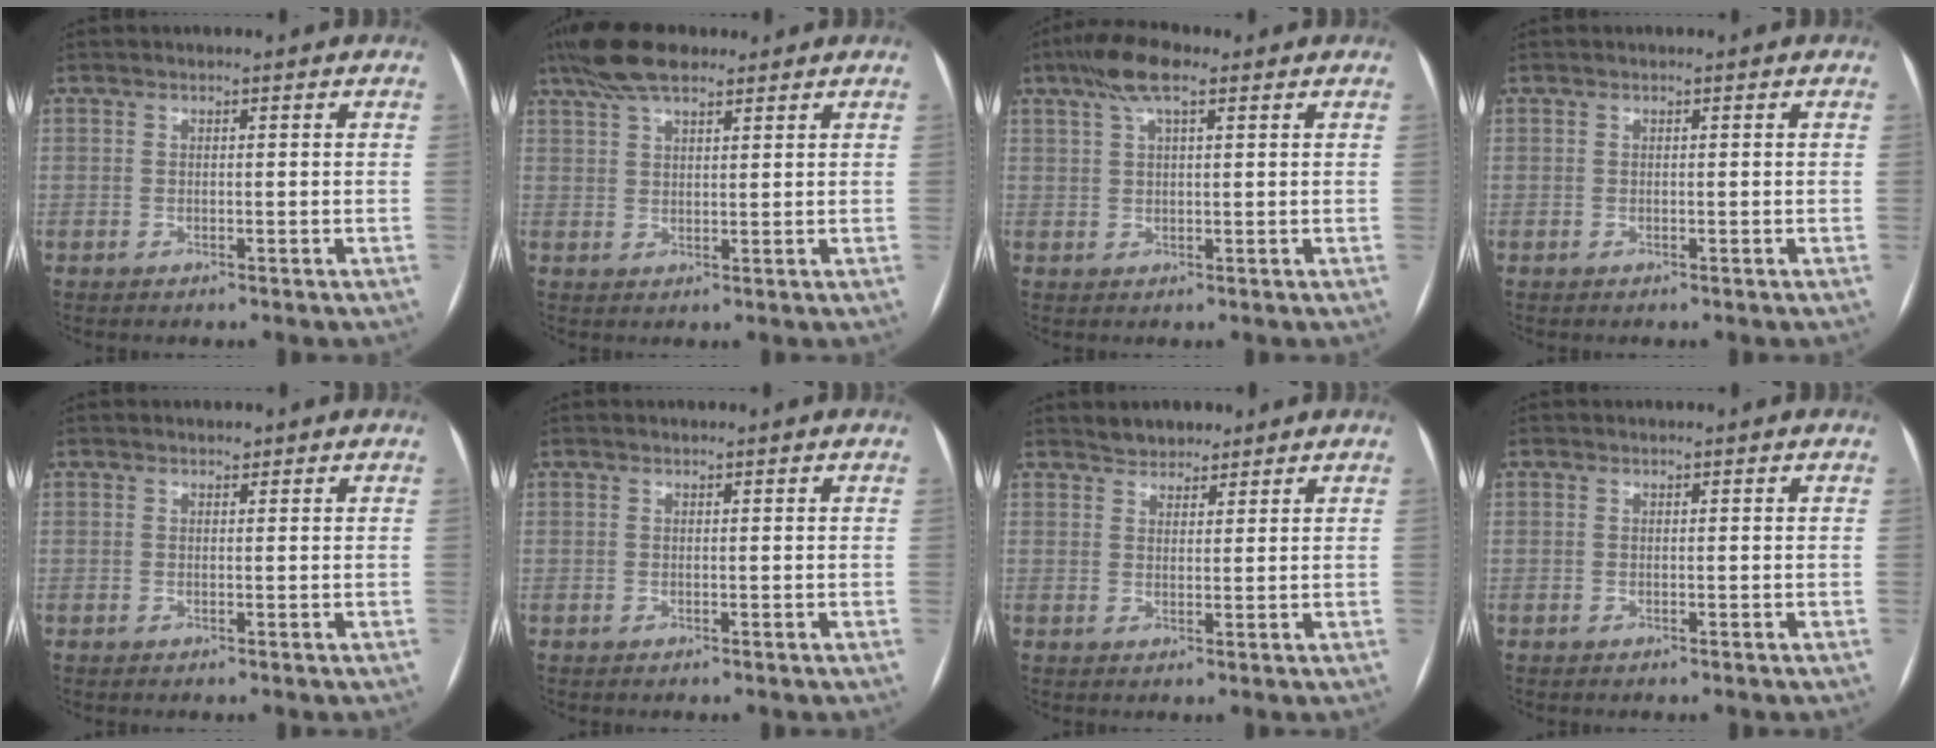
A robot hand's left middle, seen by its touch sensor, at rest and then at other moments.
{"total": 8.1, "force": [6.1, 2.5, 4.7], "torque": [-0.095, 0.029, 0.109]}
{"total": 6.4, "force": [3.7, 1.6, 4.9], "torque": [-0.100, 0.025, 0.066]}
{"total": 0.0}
{"total": 0.9, "force": [0.7, 0.4, 0.4], "torque": [-0.009, 0.010, 0.010]}
{"total": 0.0}
{"total": 3.3, "force": [2.8, 1.6, 0.6], "torque": [-0.010, 0.012, 0.045]}
{"total": 0.0}